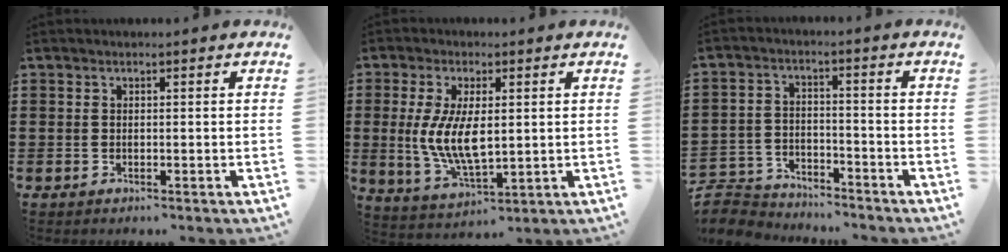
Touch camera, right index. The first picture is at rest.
{"total": 8.4, "force": [0.3, 3.6, 7.6], "torque": [-0.161, 0.000, 0.004]}
{"total": 5.3, "force": [-5.1, 1.2, 0.0], "torque": [-0.022, 0.006, -0.112]}